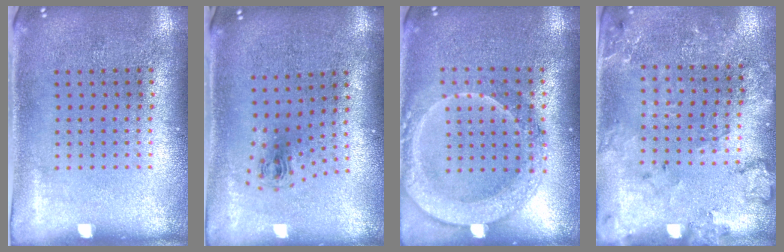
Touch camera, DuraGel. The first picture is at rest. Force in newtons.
{"total": 0.8, "press": 0.4, "slide": 0.7}
{"total": 1.9, "press": 1.8, "slide": 0.6}
{"total": 1.8, "press": 1.7, "slide": 0.4}